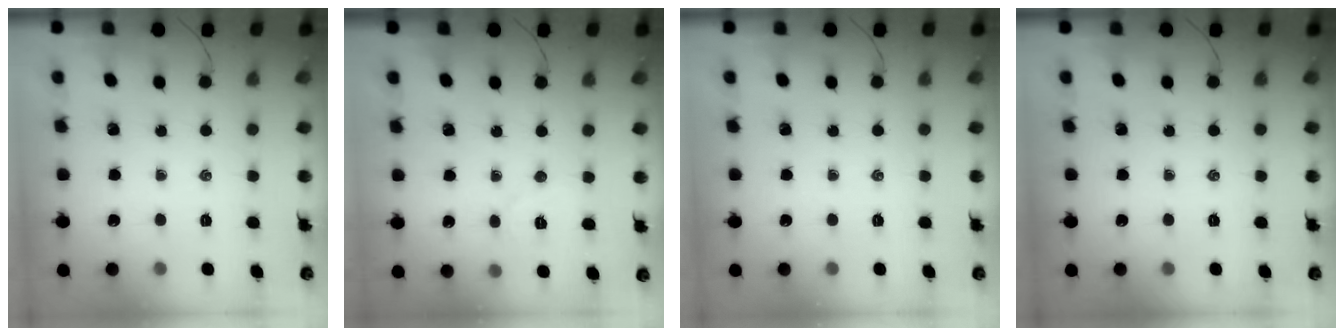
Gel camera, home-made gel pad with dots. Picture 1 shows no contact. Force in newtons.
{"total": 5.0, "press": 4.9, "slide": 1.1}
{"total": 0.0}
{"total": 0.0}